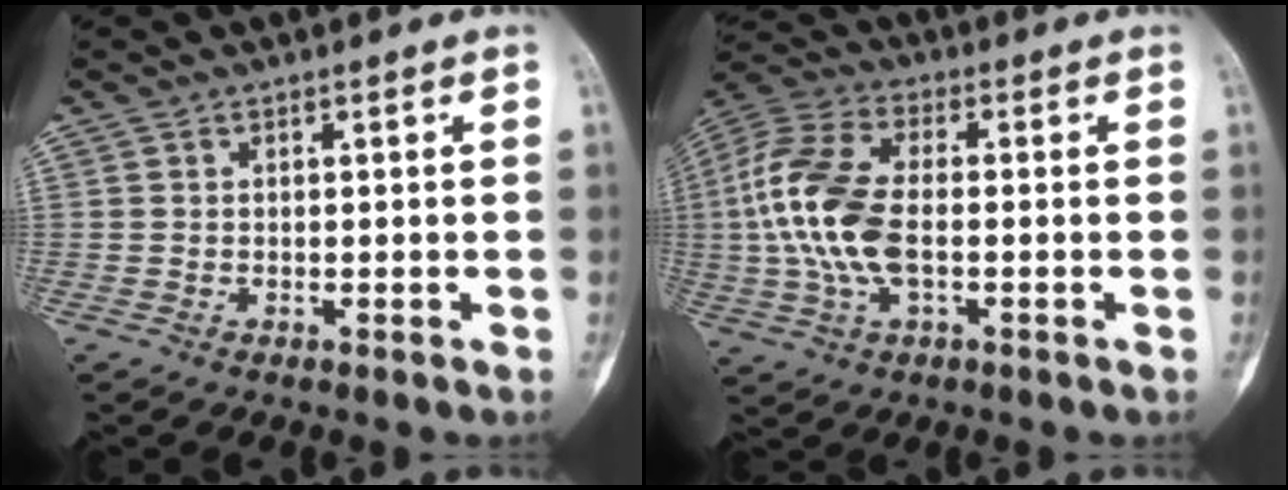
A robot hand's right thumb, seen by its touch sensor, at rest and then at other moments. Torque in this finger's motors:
{"motor_torque": [0.31, 0.29, 0.85, 0.61, 0.45]}